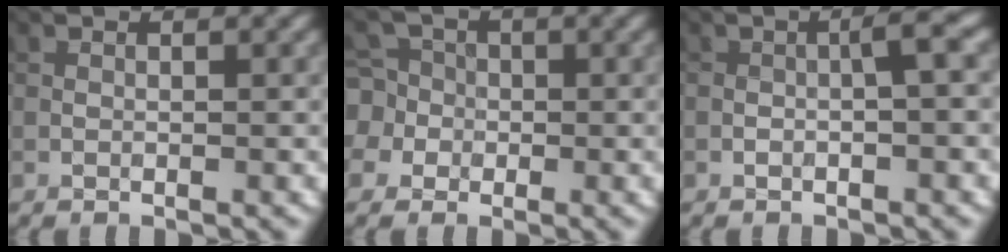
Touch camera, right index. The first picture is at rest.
{"total": 6.0, "force": [-0.5, 5.7, 1.5], "torque": [-0.029, 0.025, -0.041]}
{"total": 1.6, "force": [-0.5, 0.2, 1.5], "torque": [-0.025, 0.009, -0.009]}